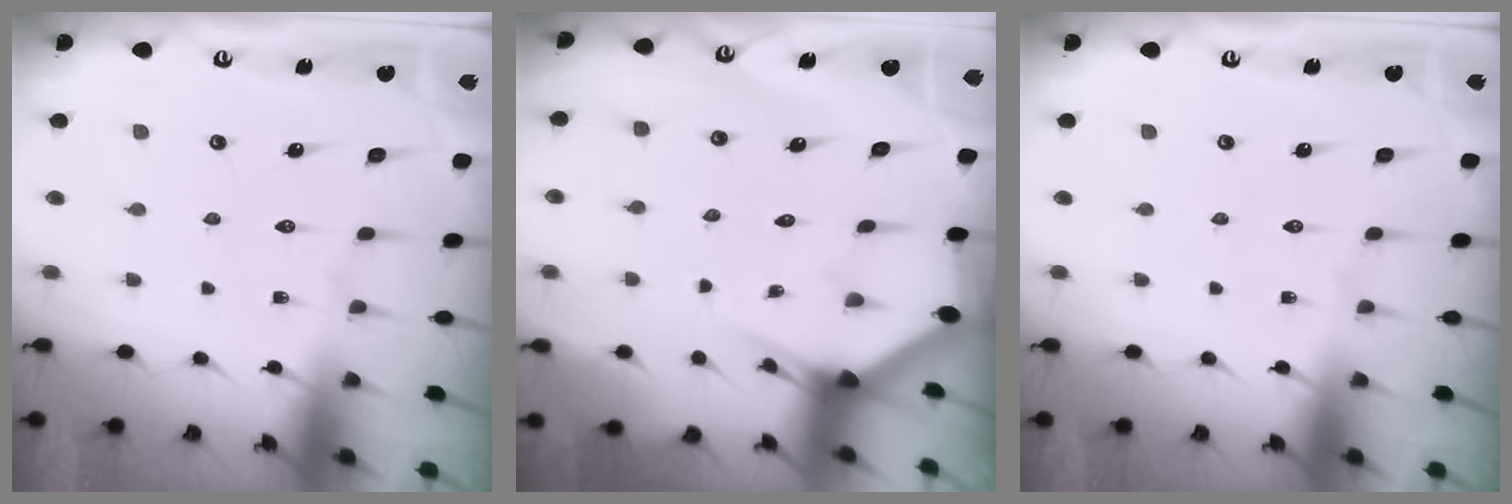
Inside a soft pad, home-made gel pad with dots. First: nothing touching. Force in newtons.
{"total": 2.8, "press": 2.8, "slide": 0.1}
{"total": 0.0}